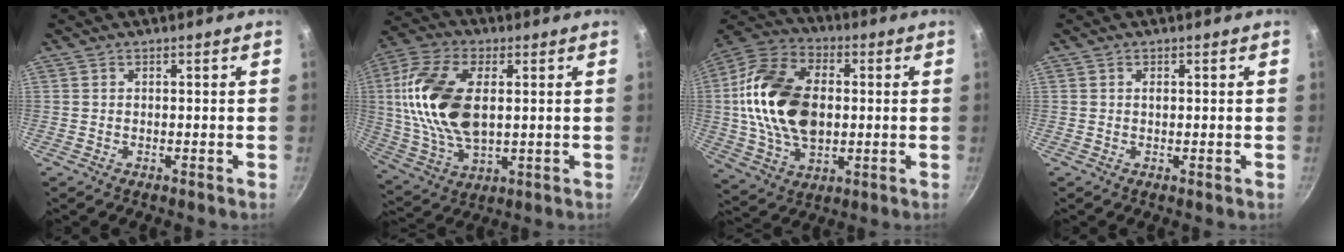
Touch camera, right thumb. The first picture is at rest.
{"total": 18.7, "force": [2.6, 10.4, 15.3], "torque": [-0.295, 0.001, 0.046]}
{"total": 20.9, "force": [0.9, 13.6, 15.8], "torque": [-0.278, 0.015, 0.010]}
{"total": 0.8, "force": [0.2, 0.4, 0.6], "torque": [-0.010, 0.000, 0.002]}